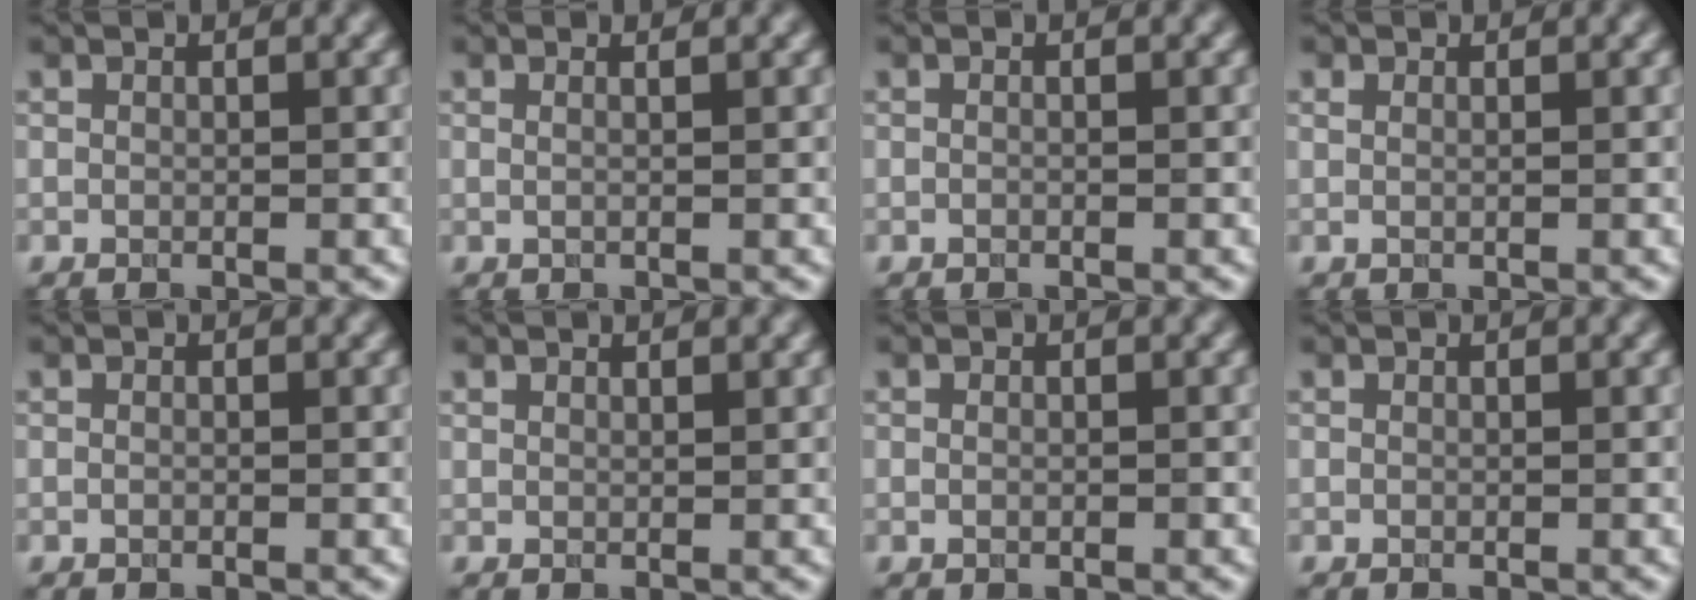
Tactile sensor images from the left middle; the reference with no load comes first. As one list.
[{"total": 1.8, "force": [0.7, 0.8, 1.5], "torque": [-0.008, -0.003, -0.015]}, {"total": 0.5, "force": [0.0, 0.2, 0.5], "torque": [-0.007, -0.013, -0.007]}, {"total": 0.9, "force": [0.5, 0.4, 0.6], "torque": [-0.012, -0.005, 0.004]}, {"total": 0.0}, {"total": 0.7, "force": [0.7, 0.1, 0.2], "torque": [-0.001, 0.000, 0.012]}, {"total": 0.7, "force": [0.0, 0.5, 0.5], "torque": [-0.010, -0.002, 0.001]}, {"total": 0.0}]